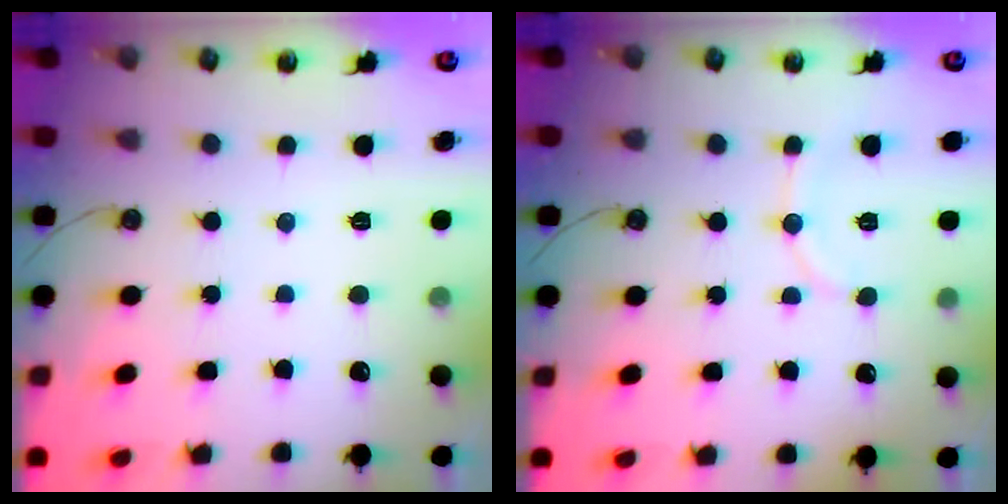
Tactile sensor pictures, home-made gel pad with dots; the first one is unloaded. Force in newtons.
{"total": 6.4, "press": 6.2, "slide": 1.5}